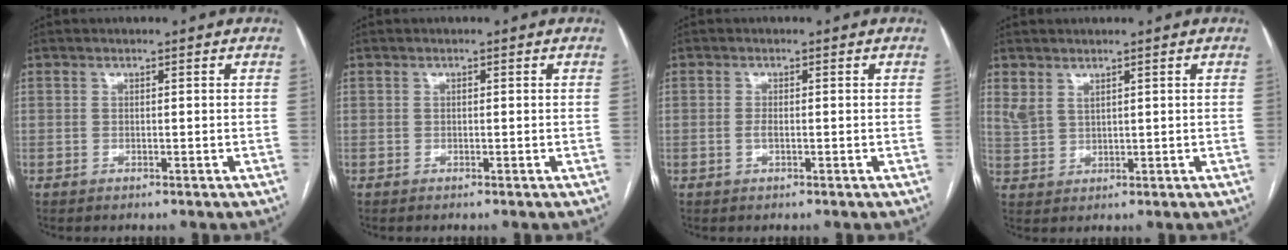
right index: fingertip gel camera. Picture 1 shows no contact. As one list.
[{"total": 0.5, "force": [0.5, 0.2, 0.0], "torque": [-0.003, 0.000, 0.006]}, {"total": 0.8, "force": [-0.1, 0.2, 0.8], "torque": [-0.021, 0.001, -0.004]}, {"total": 3.0, "force": [2.5, 1.3, 1.1], "torque": [-0.036, 0.009, 0.062]}]